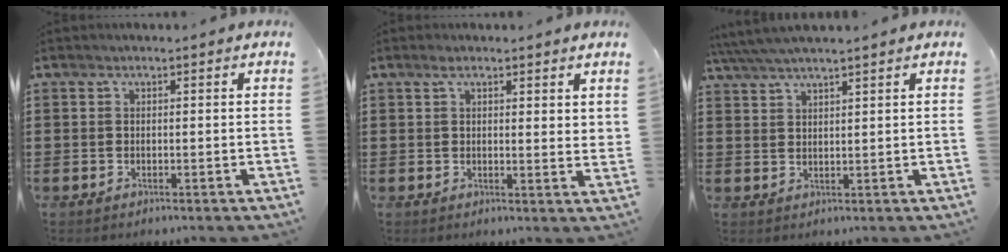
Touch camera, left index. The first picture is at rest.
{"total": 2.8, "force": [2.2, 0.6, 1.6], "torque": [-0.038, 0.005, 0.040]}
{"total": 3.5, "force": [3.2, -0.1, 1.6], "torque": [-0.040, -0.003, 0.058]}